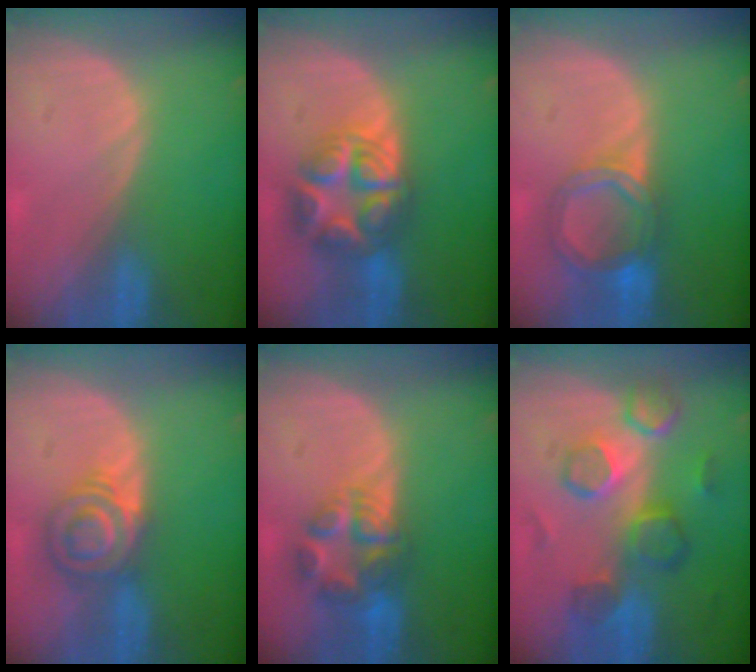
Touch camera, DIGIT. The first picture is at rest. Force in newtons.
{"total": 8.6, "press": 8.5, "slide": 0.7}
{"total": 6.4, "press": 5.7, "slide": 2.9}
{"total": 5.9, "press": 5.9, "slide": 0.8}
{"total": 6.9, "press": 6.5, "slide": 2.2}
{"total": 9.0, "press": 8.6, "slide": 2.8}